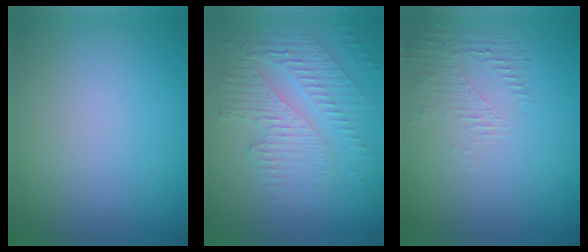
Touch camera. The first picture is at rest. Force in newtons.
{"total": 5.8, "press": 3.4, "slide": 4.7}
{"total": 1.6, "press": 0.4, "slide": 1.6}